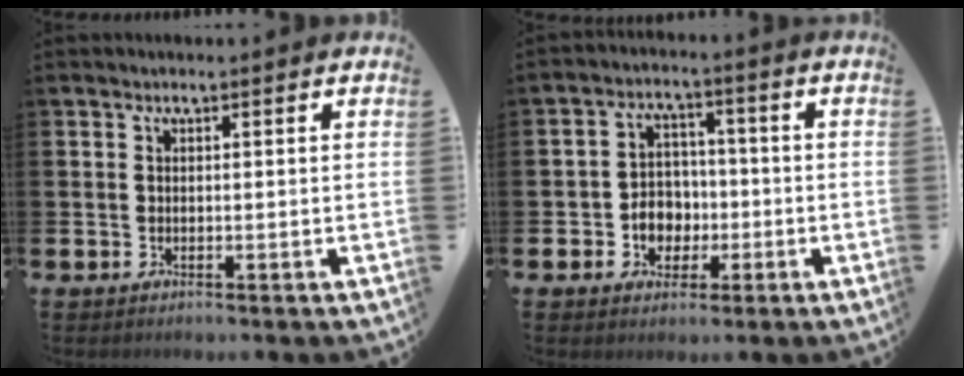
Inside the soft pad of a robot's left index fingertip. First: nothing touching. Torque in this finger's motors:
{"motor_torque": [1.00, 0.32, 0.13, 0.05]}